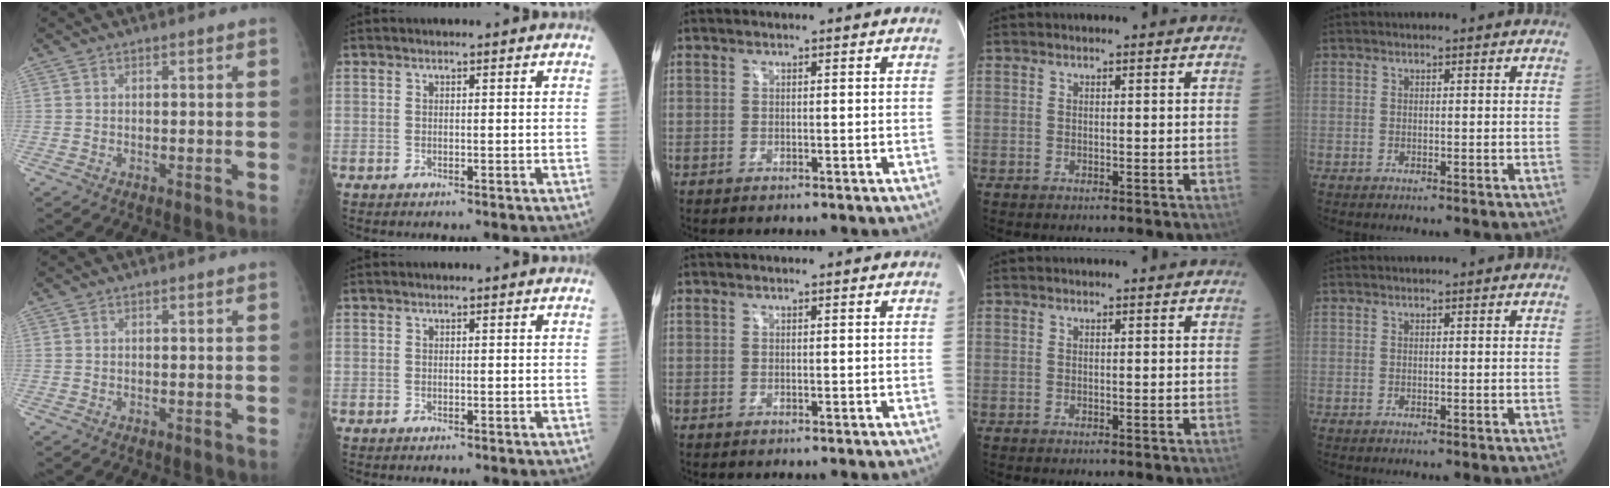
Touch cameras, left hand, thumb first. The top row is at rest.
{}